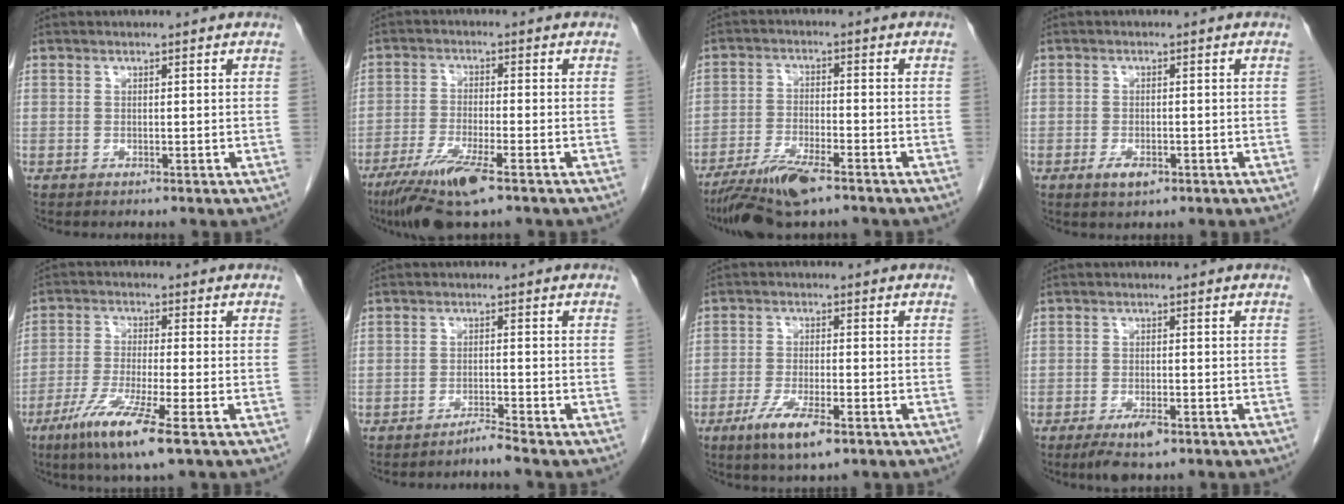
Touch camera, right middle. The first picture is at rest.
{"total": 9.0, "force": [-5.7, 0.8, 7.0], "torque": [-0.136, -0.024, -0.099]}
{"total": 9.1, "force": [-6.5, 1.8, 6.1], "torque": [-0.114, -0.020, -0.118]}
{"total": 2.6, "force": [-1.4, 1.1, 2.0], "torque": [-0.040, -0.001, -0.018]}
{"total": 9.3, "force": [-5.1, -0.2, 7.8], "torque": [-0.159, -0.029, -0.093]}
{"total": 1.9, "force": [-1.7, -0.7, 0.4], "torque": [0.001, -0.001, -0.031]}
{"total": 6.8, "force": [-3.9, 1.3, 5.5], "torque": [-0.108, -0.014, -0.062]}
{"total": 4.2, "force": [-2.6, 1.2, 3.1], "torque": [-0.060, -0.005, -0.039]}